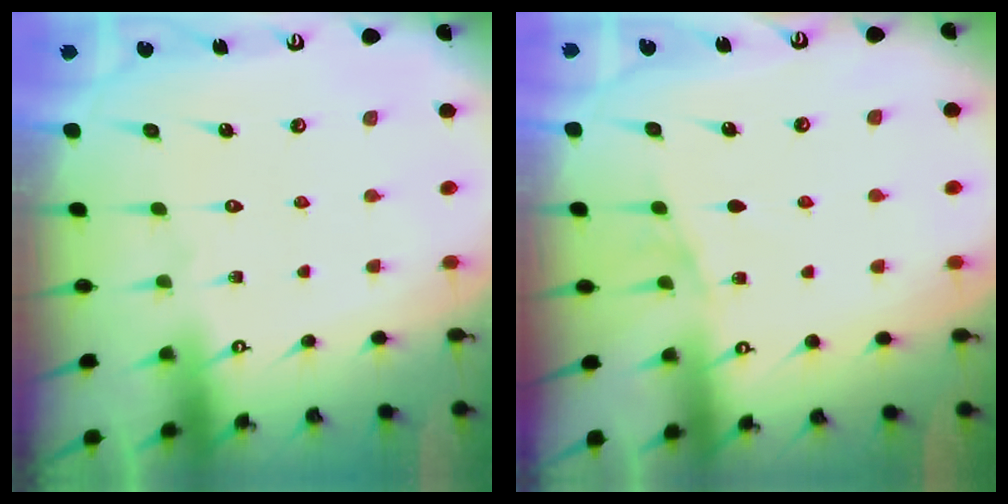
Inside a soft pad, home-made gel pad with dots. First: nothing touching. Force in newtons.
{"total": 6.0, "press": 5.3, "slide": 2.8}